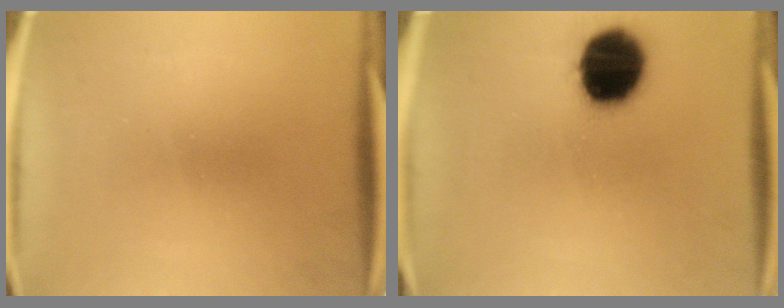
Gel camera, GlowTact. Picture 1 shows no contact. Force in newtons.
{"total": 18.1}